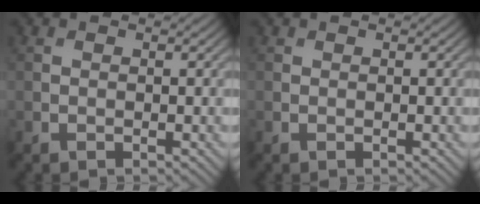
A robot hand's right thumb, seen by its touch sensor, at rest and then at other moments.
{"total": 0.0}